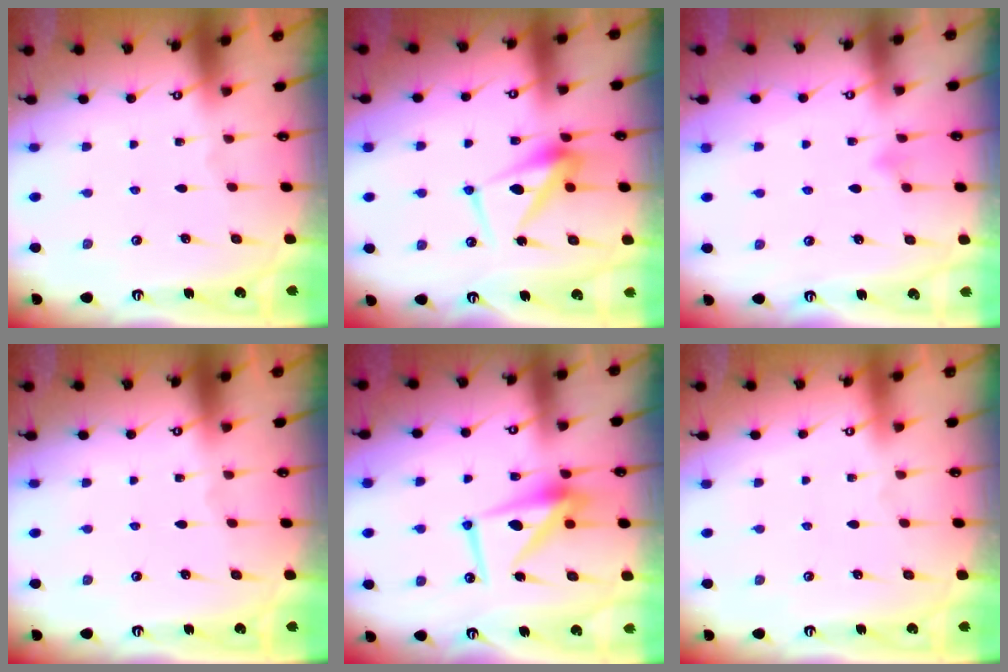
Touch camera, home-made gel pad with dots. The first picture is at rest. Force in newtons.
{"total": 11.0, "press": 11.0, "slide": 0.7}
{"total": 3.6, "press": 3.5, "slide": 0.4}
{"total": 0.0}
{"total": 11.2, "press": 11.1, "slide": 0.8}
{"total": 3.9, "press": 3.9, "slide": 0.1}